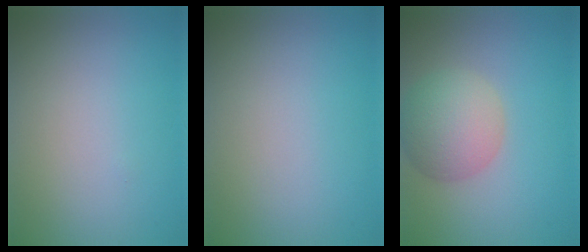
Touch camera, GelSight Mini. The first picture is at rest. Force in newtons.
{"total": 0.0}
{"total": 5.5, "press": 5.5, "slide": 0.3}